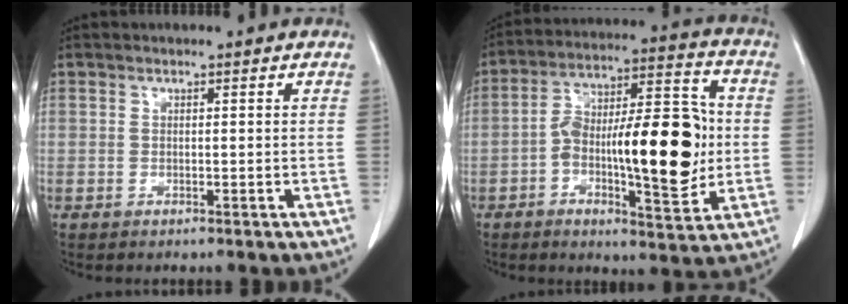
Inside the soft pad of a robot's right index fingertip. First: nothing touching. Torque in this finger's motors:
{"motor_torque": [1.75, -0.39, 0.87, 0.21]}